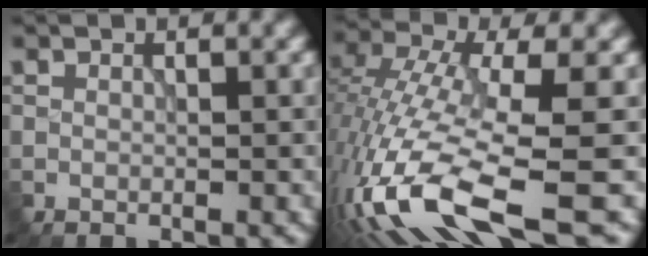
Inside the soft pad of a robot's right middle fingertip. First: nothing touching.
{"total": 14.3, "force": [-5.6, 4.8, 12.3], "torque": [-0.274, -0.026, -0.092]}